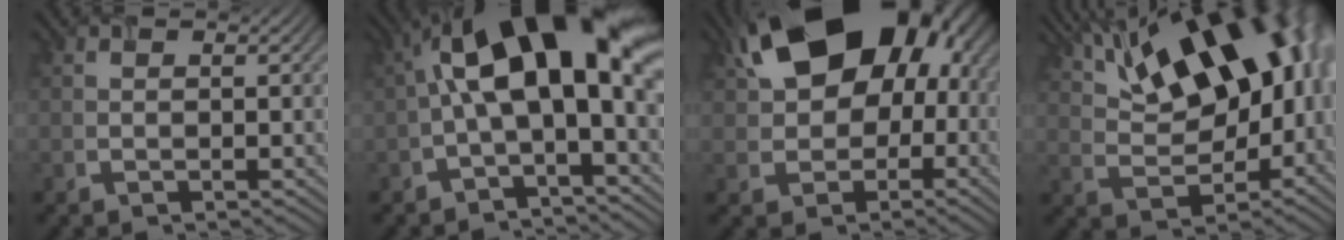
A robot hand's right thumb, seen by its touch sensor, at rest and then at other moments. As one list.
[{"total": 14.2, "force": [2.3, 5.6, 12.9], "torque": [-0.191, 0.026, 0.028]}, {"total": 18.0, "force": [4.3, 12.1, 12.6], "torque": [-0.184, 0.010, 0.069]}, {"total": 19.3, "force": [7.5, 10.1, 14.5], "torque": [-0.218, 0.049, 0.113]}]